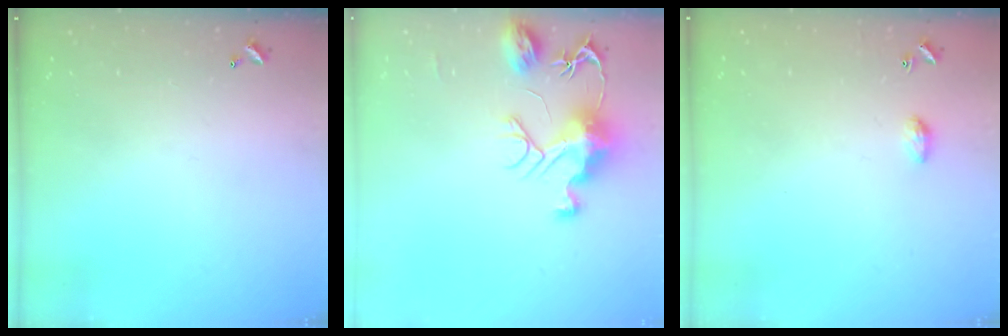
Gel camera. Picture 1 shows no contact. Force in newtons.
{"total": 11.9, "press": 11.8, "slide": 1.1}
{"total": 3.9, "press": 3.8, "slide": 0.6}